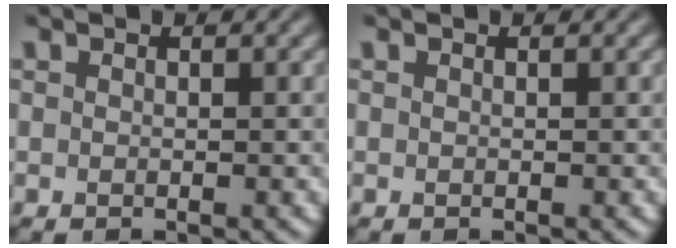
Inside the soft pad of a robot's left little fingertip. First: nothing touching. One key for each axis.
{"total": 0.0}